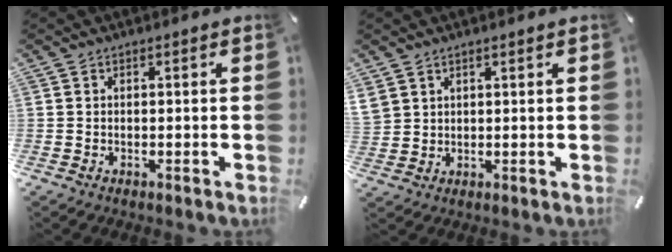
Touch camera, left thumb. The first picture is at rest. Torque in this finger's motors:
{"motor_torque": [2.47, 2.55, 1.60, -1.17, 0.89]}